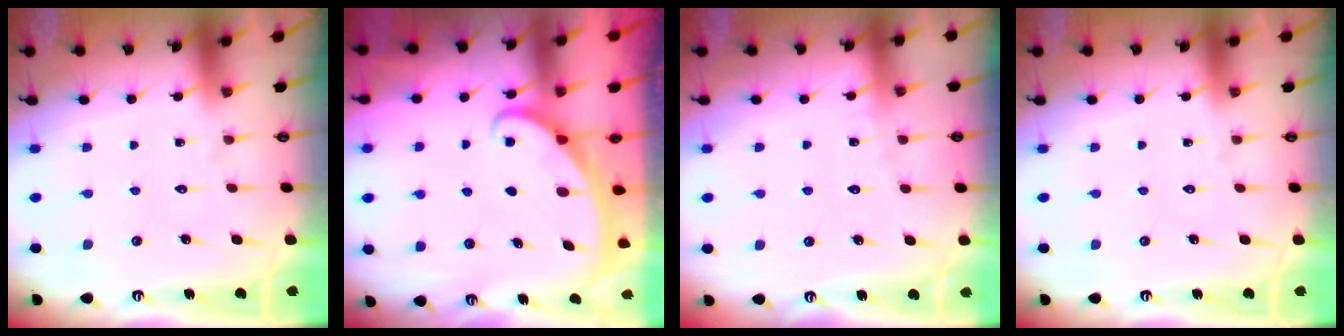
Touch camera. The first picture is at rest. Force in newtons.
{"total": 2.2, "press": 2.1, "slide": 0.3}
{"total": 3.9, "press": 3.9, "slide": 0.3}
{"total": 0.0}